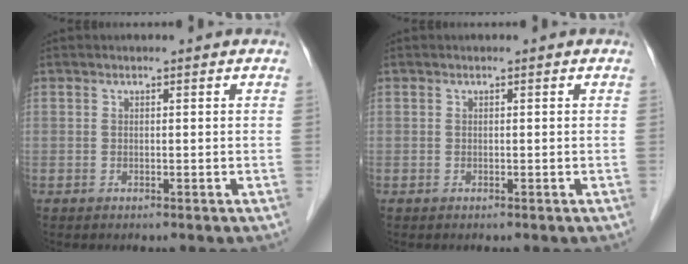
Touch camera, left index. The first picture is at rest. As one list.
[{"total": 0.0}]